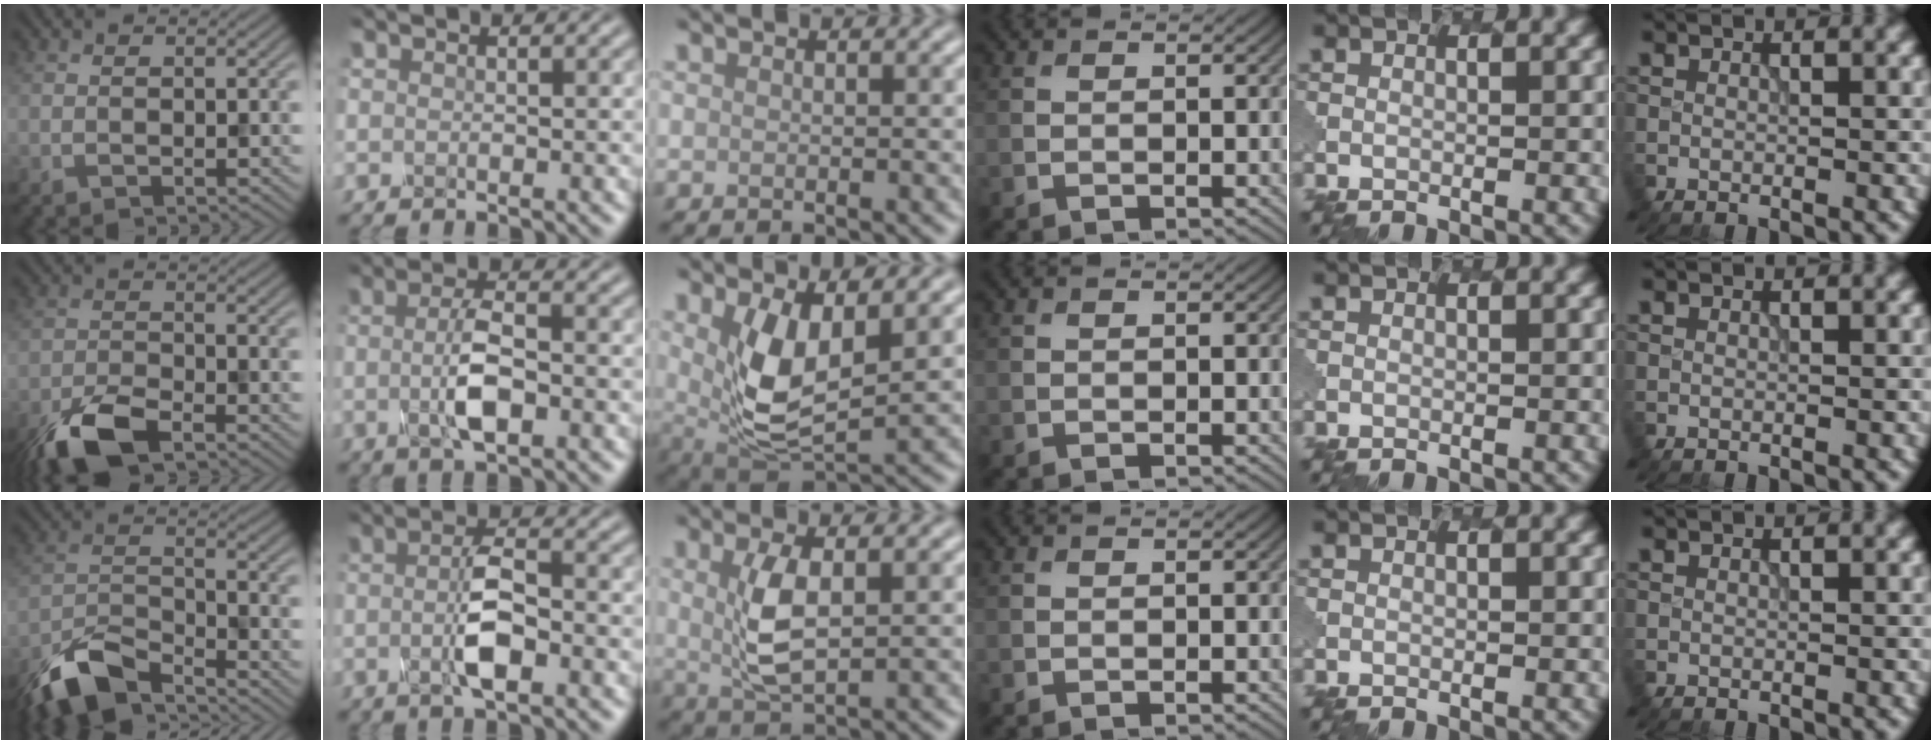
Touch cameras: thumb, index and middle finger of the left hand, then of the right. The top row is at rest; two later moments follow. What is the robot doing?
{"motion": "press", "object": "mechanical pencil"}